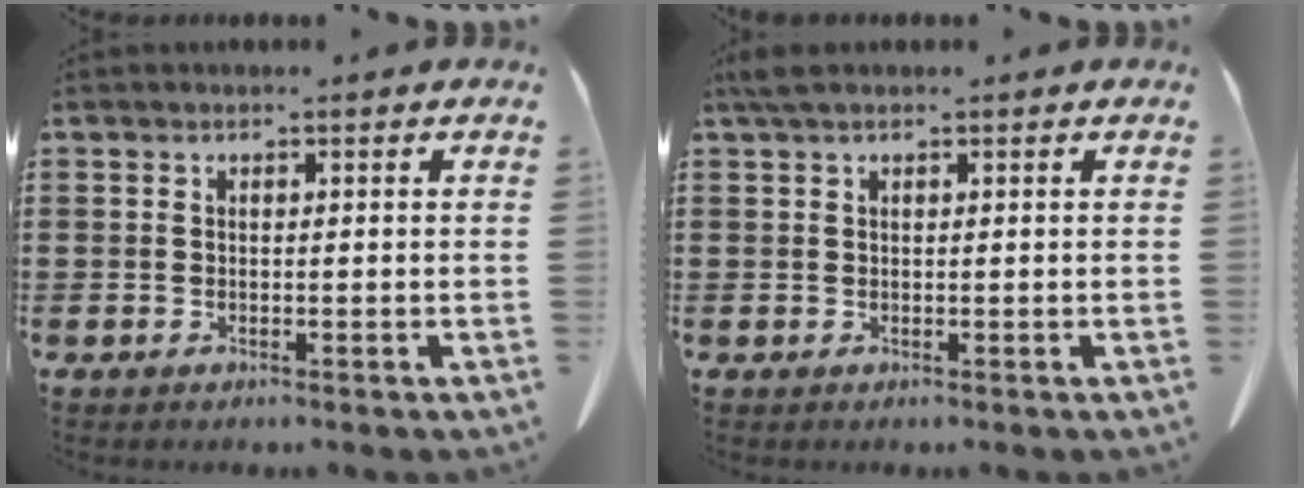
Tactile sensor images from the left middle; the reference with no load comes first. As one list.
[{"total": 1.5, "force": [0.8, 0.6, 1.2], "torque": [-0.026, 0.003, 0.015]}]